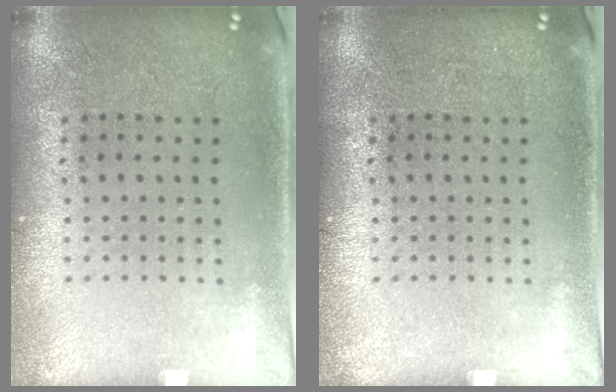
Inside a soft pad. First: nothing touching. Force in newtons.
{"total": 0.0}